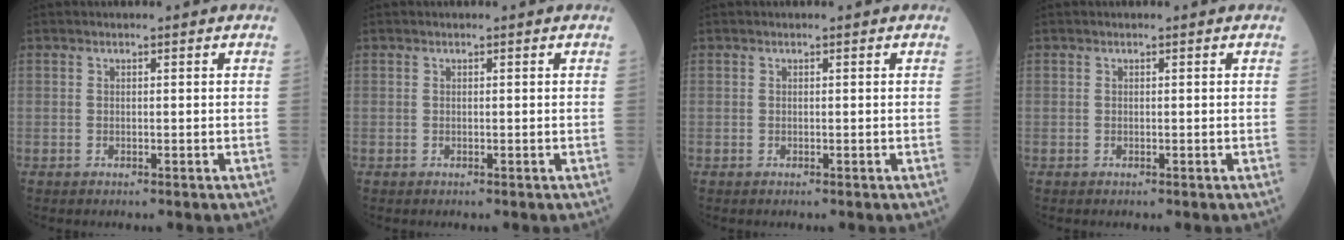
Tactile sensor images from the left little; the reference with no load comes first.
{"total": 0.0}
{"total": 0.0}
{"total": 0.0}